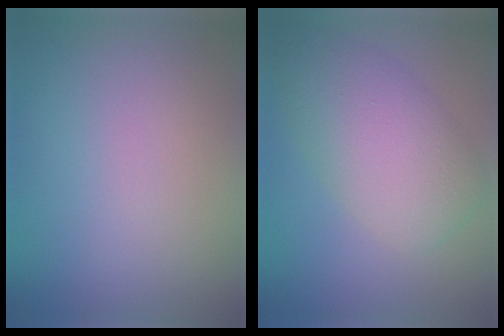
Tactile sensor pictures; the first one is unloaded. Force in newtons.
{"total": 6.5, "press": 6.5, "slide": 0.1}